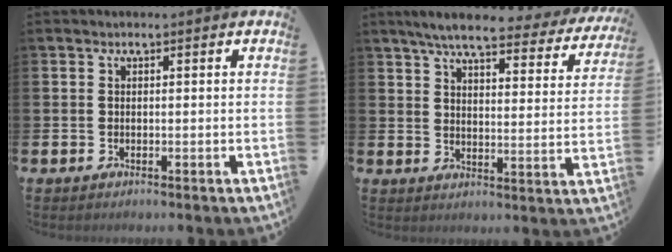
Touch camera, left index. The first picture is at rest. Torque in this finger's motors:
{"motor_torque": [1.11, -1.02, 0.83, 0.21]}